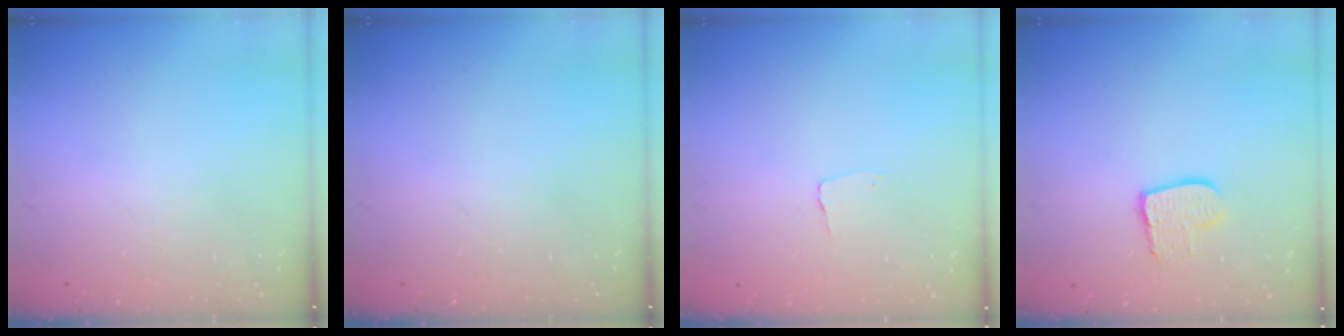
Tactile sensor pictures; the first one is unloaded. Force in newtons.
{"total": 0.0}
{"total": 2.6, "press": 2.6, "slide": 0.2}
{"total": 9.9, "press": 9.9, "slide": 0.8}